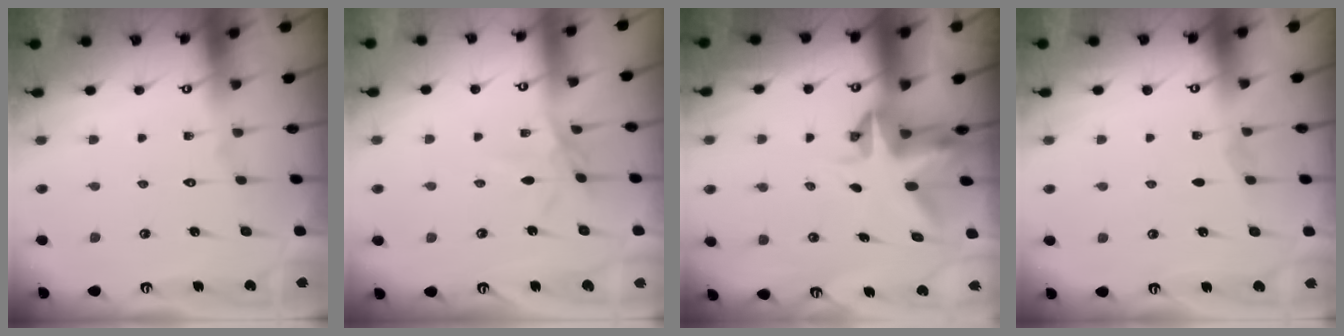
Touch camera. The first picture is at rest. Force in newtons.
{"total": 3.6, "press": 3.5, "slide": 0.5}
{"total": 4.0, "press": 4.0, "slide": 0.2}
{"total": 2.3, "press": 2.3, "slide": 0.4}